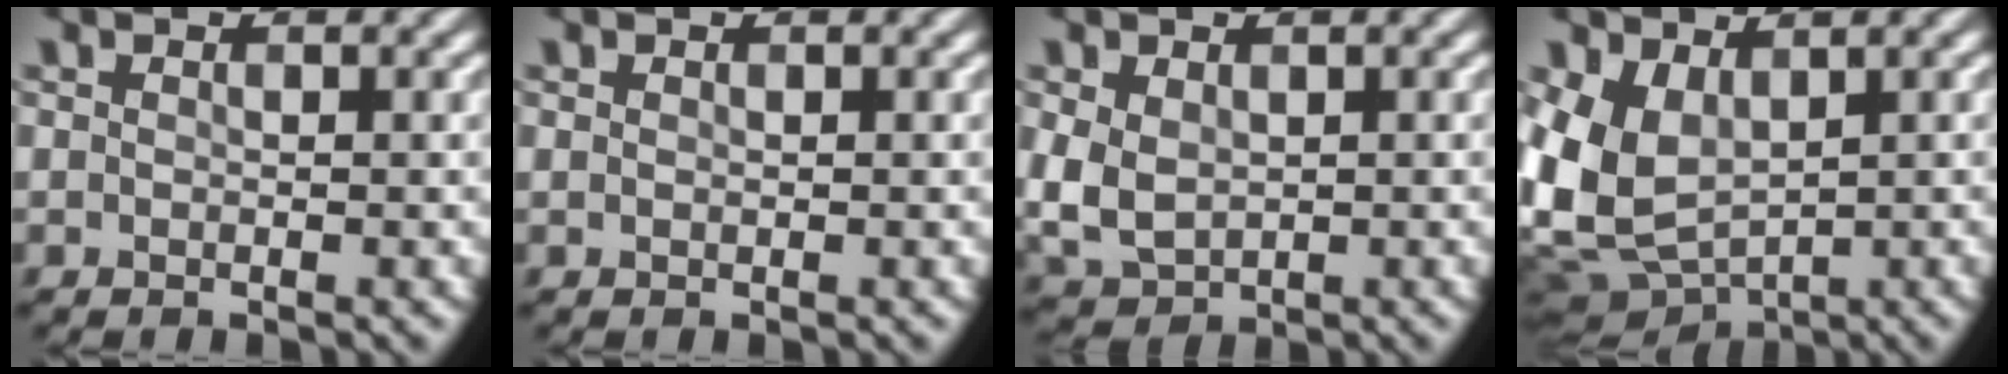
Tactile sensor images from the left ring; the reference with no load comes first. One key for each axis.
{"total": 0.0}
{"total": 3.8, "fx": 0.3, "fy": 2.9, "fz": 2.5, "tx": -0.068, "ty": -0.005, "tz": 0.011}
{"total": 6.0, "fx": 1.1, "fy": 4.0, "fz": 4.3, "tx": -0.102, "ty": -0.011, "tz": 0.024}